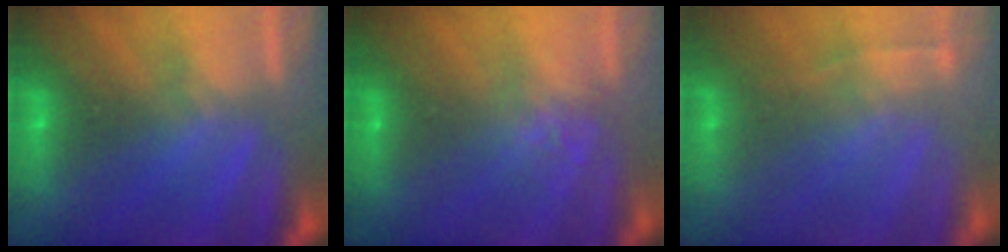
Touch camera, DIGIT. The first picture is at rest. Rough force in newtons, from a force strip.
{"total": 1.9}
{"total": 2.0}